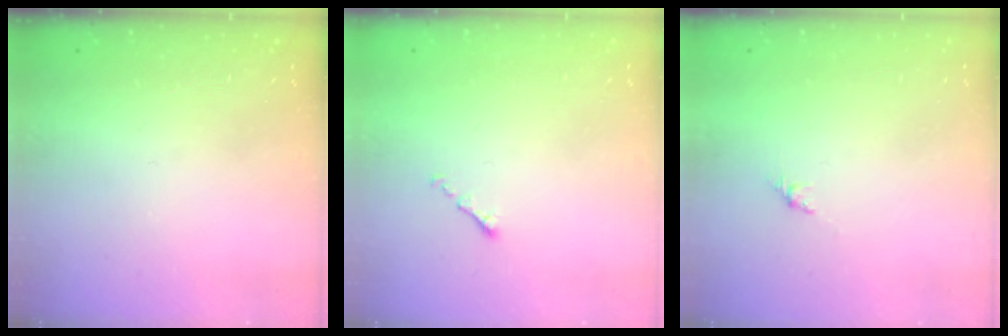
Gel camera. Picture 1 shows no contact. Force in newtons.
{"total": 0.6, "press": 0.5, "slide": 0.2}
{"total": 3.0, "press": 2.9, "slide": 0.7}